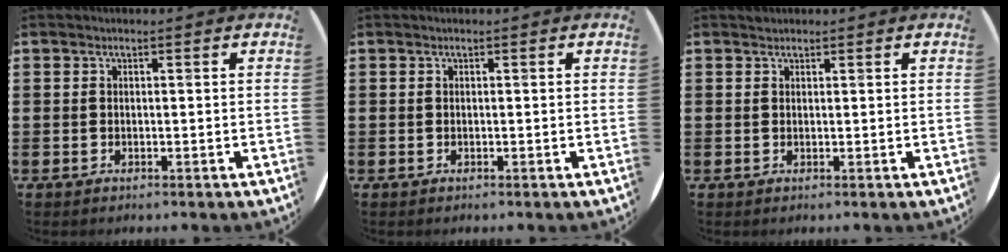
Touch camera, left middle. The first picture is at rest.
{"total": 0.0}
{"total": 0.6, "force": [0.5, 0.2, -0.1], "torque": [0.001, 0.003, 0.010]}